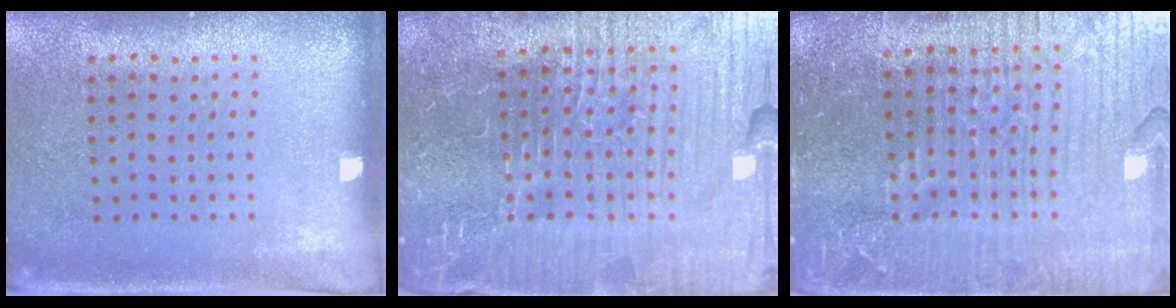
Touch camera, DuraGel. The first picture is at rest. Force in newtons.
{"total": 7.4, "press": 6.6, "slide": 3.4}
{"total": 6.2, "press": 5.5, "slide": 2.9}